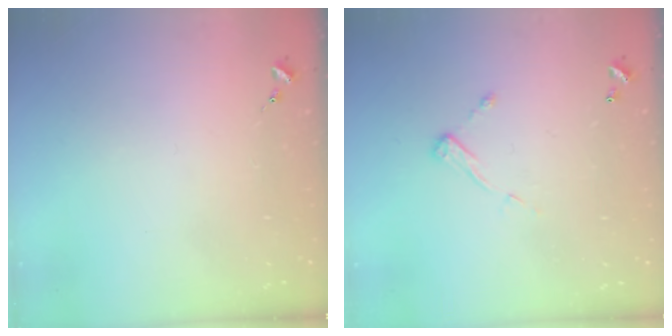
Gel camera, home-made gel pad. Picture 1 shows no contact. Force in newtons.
{"total": 7.3, "press": 7.3, "slide": 0.4}